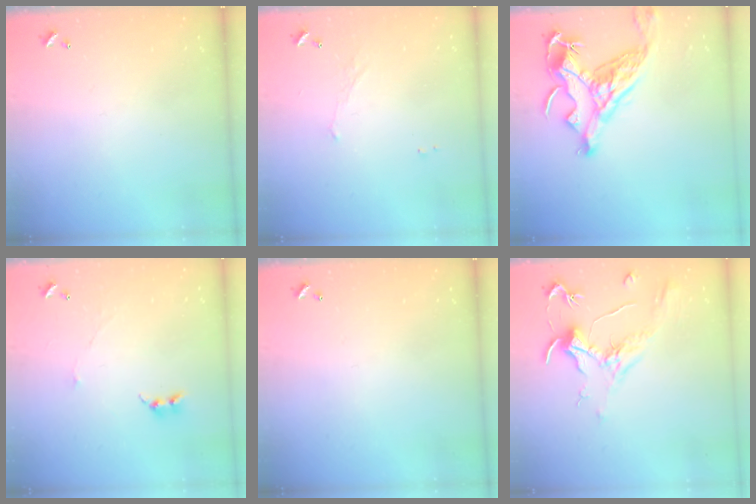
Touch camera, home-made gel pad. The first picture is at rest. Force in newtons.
{"total": 0.6, "press": 0.0, "slide": 0.6}
{"total": 12.4, "press": 12.3, "slide": 1.9}
{"total": 1.5, "press": 1.4, "slide": 0.2}
{"total": 0.0}
{"total": 1.8, "press": 1.6, "slide": 0.8}